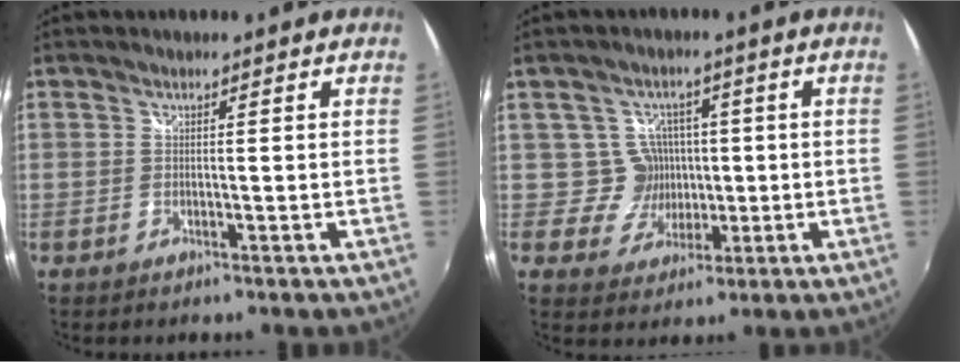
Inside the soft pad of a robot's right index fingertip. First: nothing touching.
{"total": 5.5, "force": [0.1, 5.5, 0.0], "torque": [-0.006, 0.016, 0.004]}